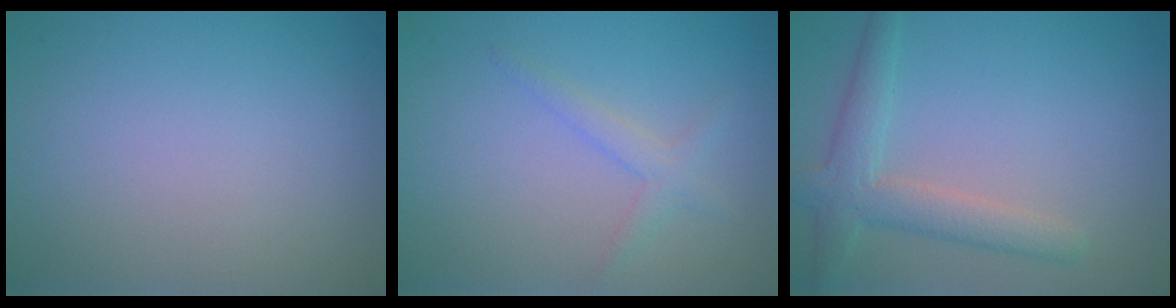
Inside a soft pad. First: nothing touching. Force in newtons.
{"total": 1.6, "press": 1.6, "slide": 0.1}
{"total": 3.6, "press": 3.6, "slide": 0.1}